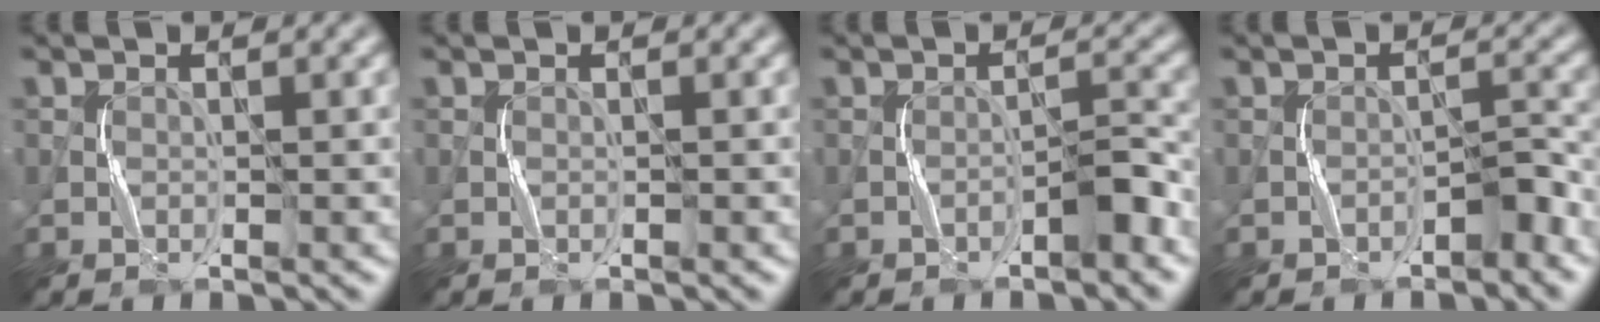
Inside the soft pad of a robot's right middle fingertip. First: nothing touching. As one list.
[{"total": 0.0}, {"total": 1.8, "force": [-1.4, 0.2, 1.2], "torque": [-0.019, 0.015, -0.023]}, {"total": 1.7, "force": [-1.3, 0.6, 0.9], "torque": [-0.012, 0.012, -0.021]}]